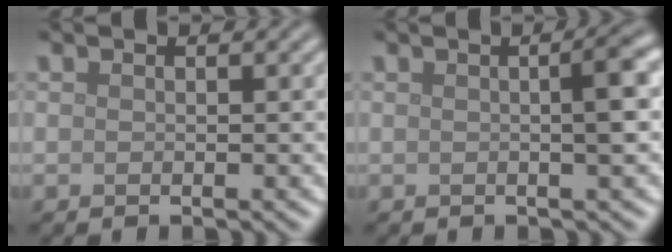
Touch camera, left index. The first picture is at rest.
{"total": 3.0, "force": [0.2, 0.5, 3.0], "torque": [-0.039, 0.008, -0.002]}